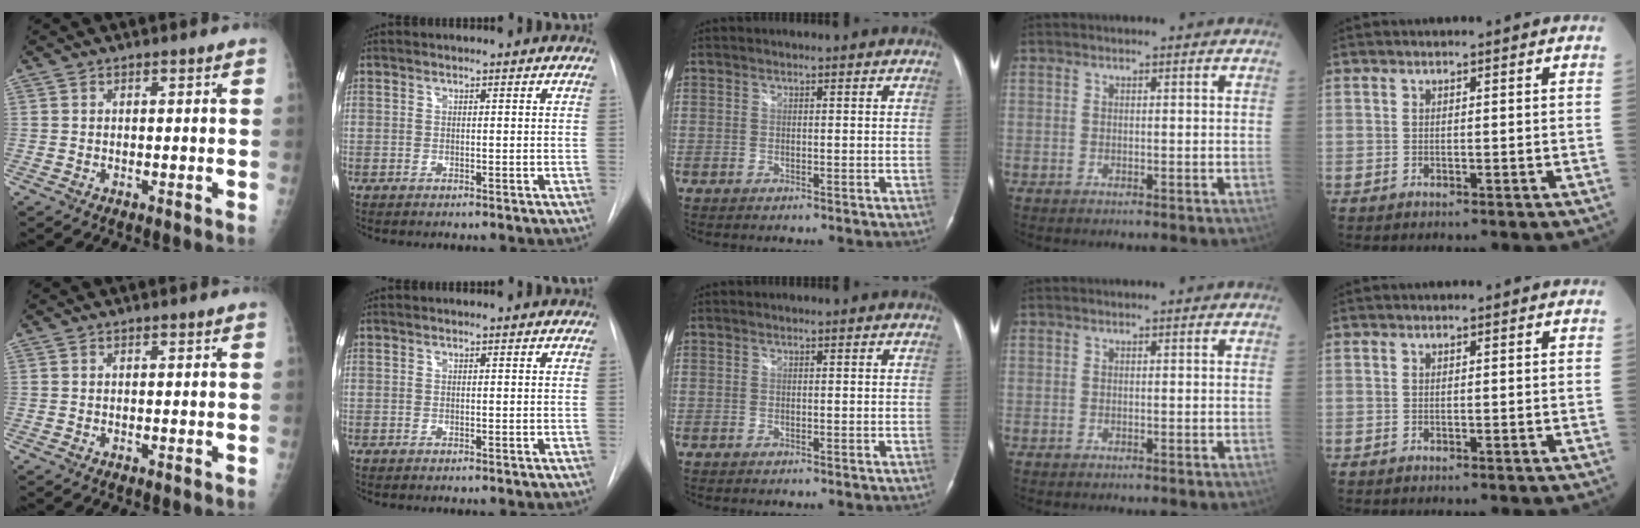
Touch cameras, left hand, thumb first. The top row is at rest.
{}